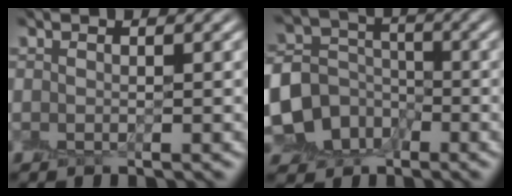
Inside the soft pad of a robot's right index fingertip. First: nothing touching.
{"total": 9.3, "force": [-3.2, 8.3, 2.8], "torque": [-0.060, -0.010, -0.082]}